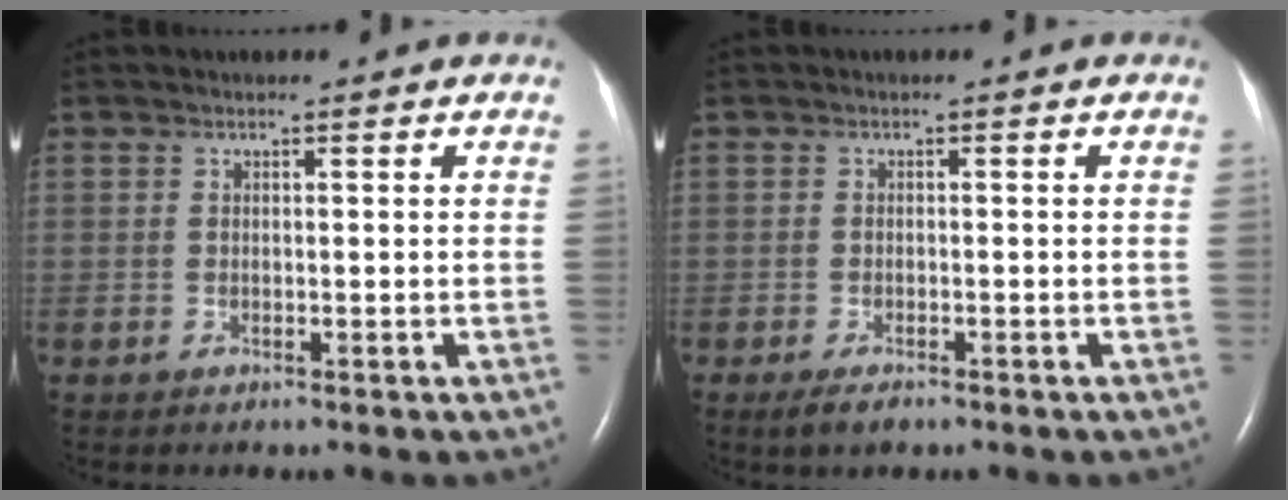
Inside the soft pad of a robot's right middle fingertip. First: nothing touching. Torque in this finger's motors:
{"motor_torque": [0.41, -0.34, 0.12, 0.02]}